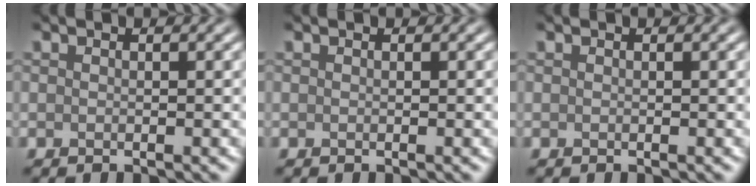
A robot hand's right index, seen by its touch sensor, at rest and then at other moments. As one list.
[{"total": 0.0}, {"total": 0.0}]